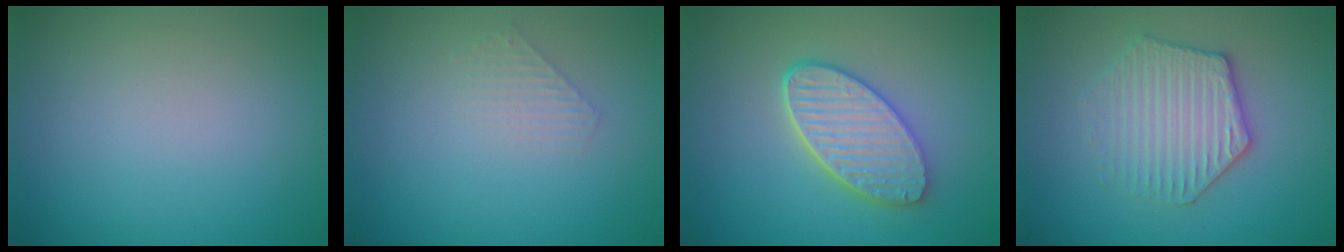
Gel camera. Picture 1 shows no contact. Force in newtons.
{"total": 1.3, "press": 1.3, "slide": 0.2}
{"total": 5.3, "press": 4.4, "slide": 3.0}
{"total": 3.6, "press": 3.6, "slide": 0.6}